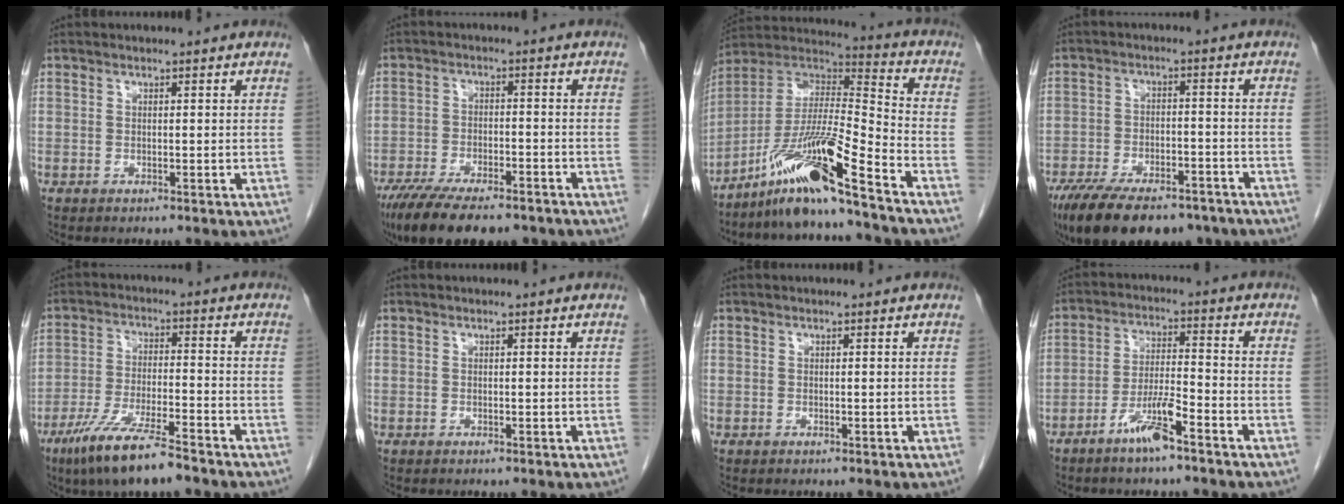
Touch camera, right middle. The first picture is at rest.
{"total": 15.6, "force": [-11.9, 4.5, 9.1], "torque": [-0.167, -0.022, -0.186]}
{"total": 14.0, "force": [-9.9, -1.0, 9.9], "torque": [-0.187, 0.003, -0.183]}
{"total": 17.6, "force": [-13.3, 6.4, 9.7], "torque": [-0.181, -0.011, -0.201]}
{"total": 11.3, "force": [-8.1, 0.8, 7.8], "torque": [-0.151, -0.029, -0.148]}
{"total": 0.0}
{"total": 0.0}
{"total": 6.7, "force": [-4.5, 0.5, 5.0], "torque": [-0.101, -0.001, -0.085]}